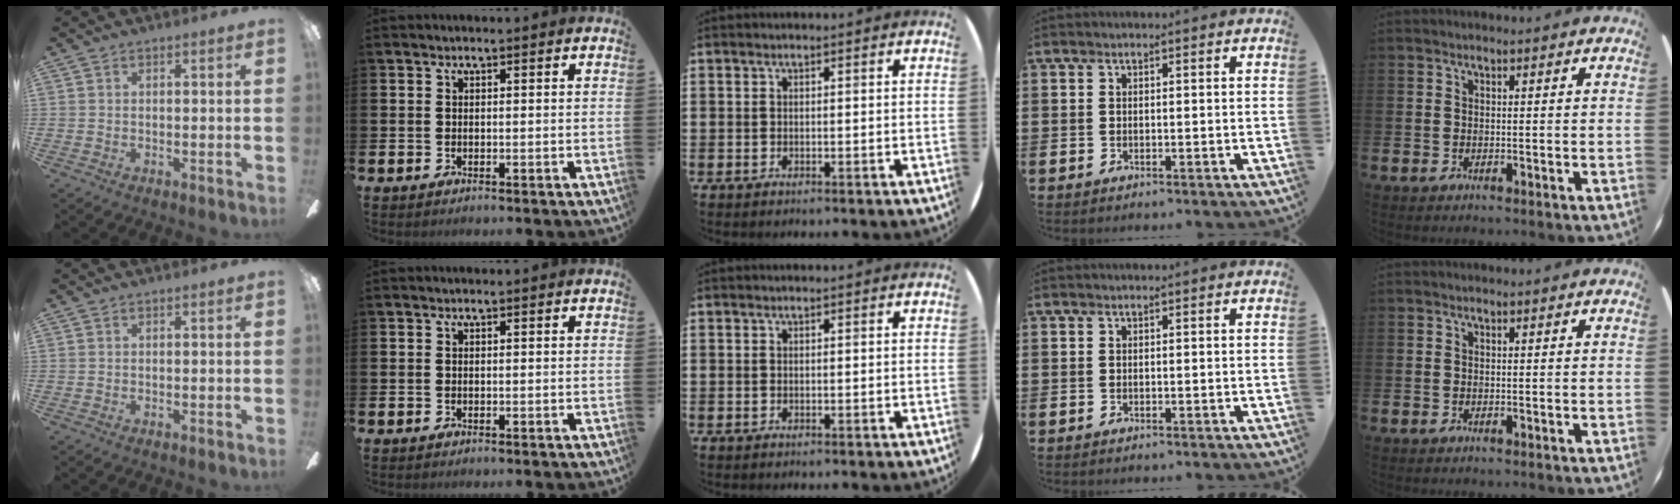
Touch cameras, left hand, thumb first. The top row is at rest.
{}